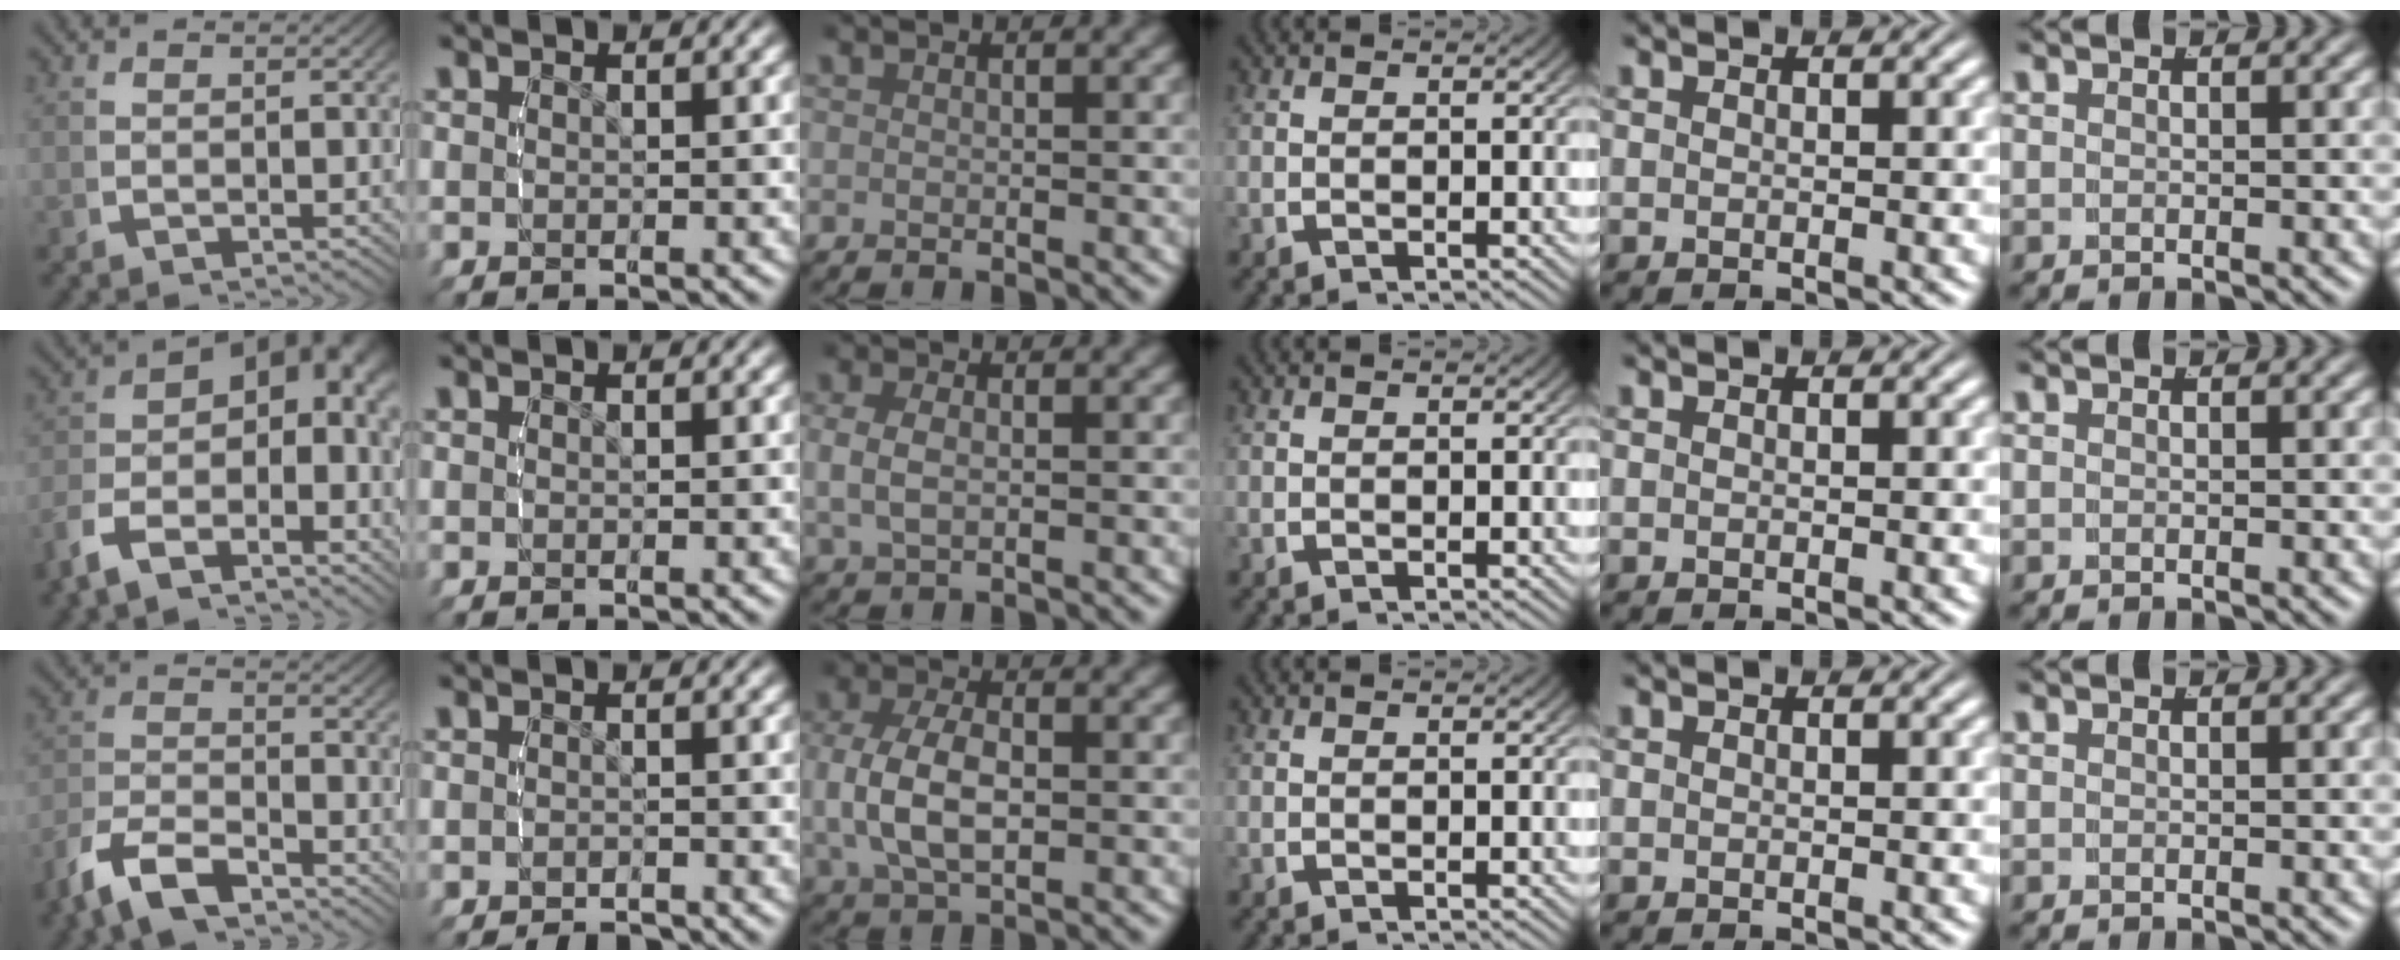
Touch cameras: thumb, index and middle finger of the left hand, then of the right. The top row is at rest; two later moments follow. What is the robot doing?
{"motion": "lift_and_place", "object": "bandage"}